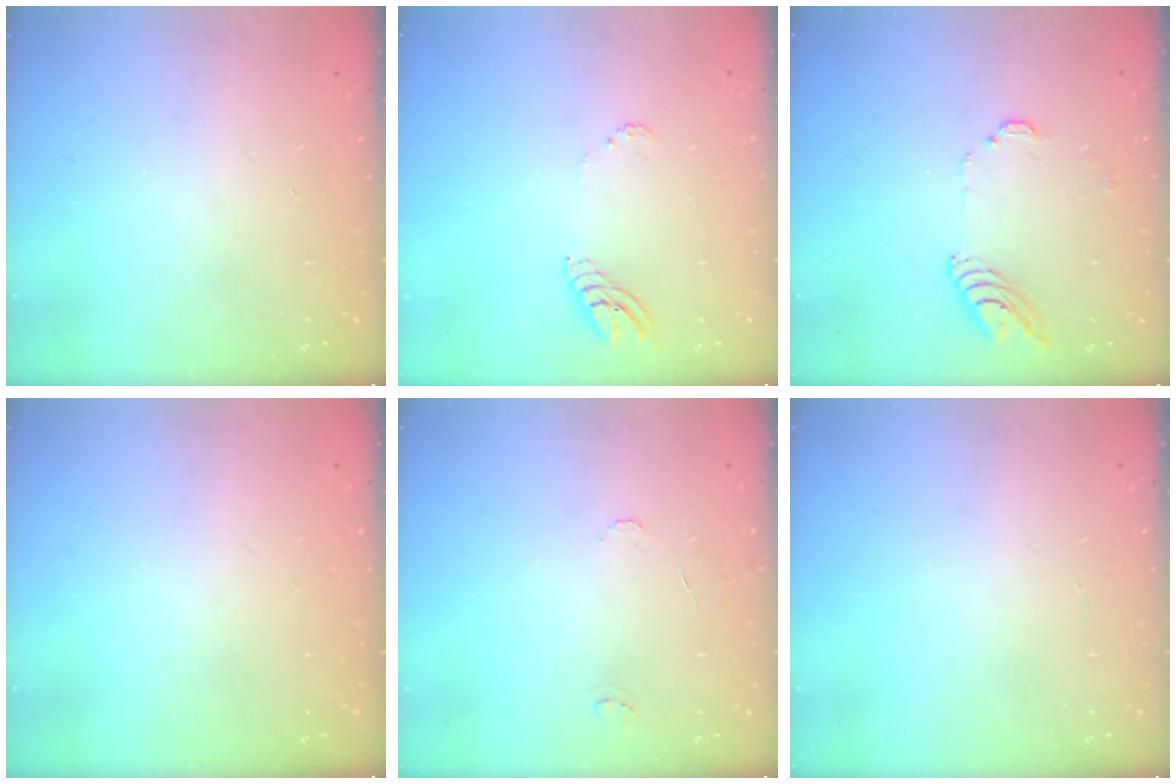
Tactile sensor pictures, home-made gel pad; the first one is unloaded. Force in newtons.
{"total": 5.9, "press": 5.9, "slide": 0.4}
{"total": 8.9, "press": 8.9, "slide": 1.0}
{"total": 0.0}
{"total": 4.4, "press": 4.4, "slide": 0.5}
{"total": 2.2, "press": 2.2, "slide": 0.2}